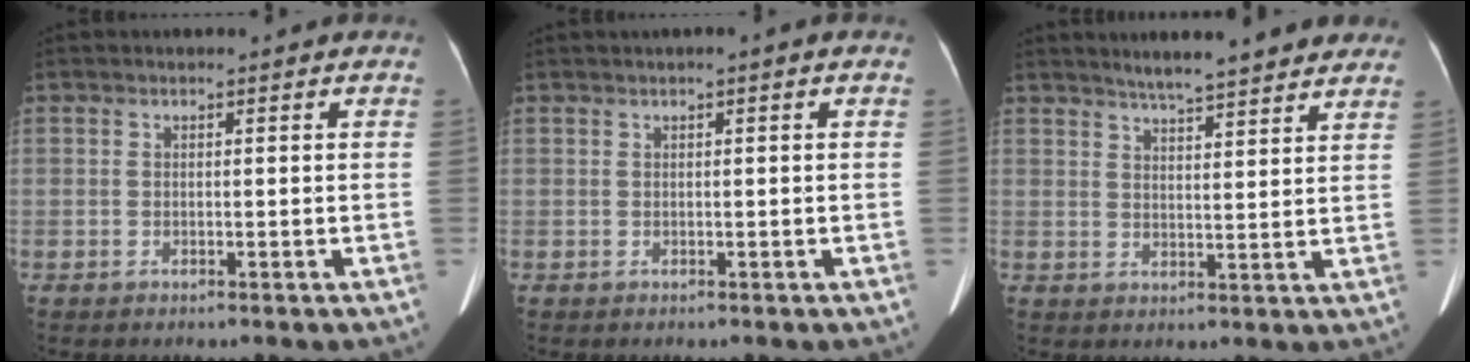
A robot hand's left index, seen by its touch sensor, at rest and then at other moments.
{"total": 0.8, "force": [0.3, 0.0, 0.7], "torque": [-0.015, 0.007, 0.005]}
{"total": 11.7, "force": [10.1, 1.4, 5.8], "torque": [-0.072, 0.012, 0.124]}